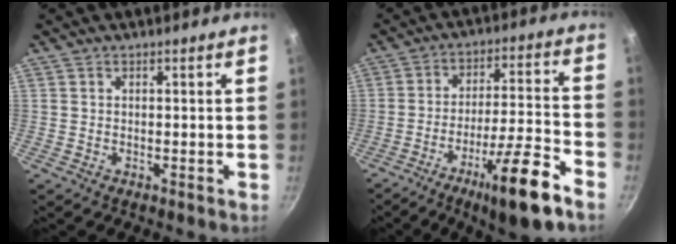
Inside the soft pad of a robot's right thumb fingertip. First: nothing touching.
{"total": 15.4, "force": [-9.0, 2.1, 12.4], "torque": [-0.190, 0.049, -0.137]}